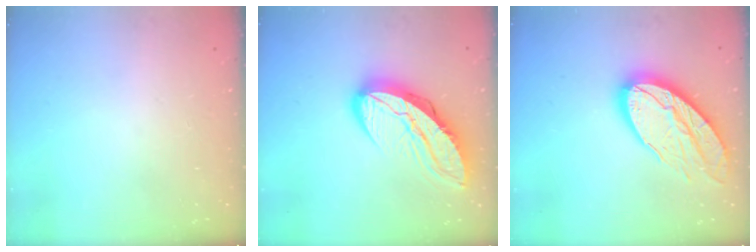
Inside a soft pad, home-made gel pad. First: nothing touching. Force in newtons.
{"total": 15.7, "press": 15.6, "slide": 1.4}
{"total": 18.4, "press": 18.3, "slide": 1.4}